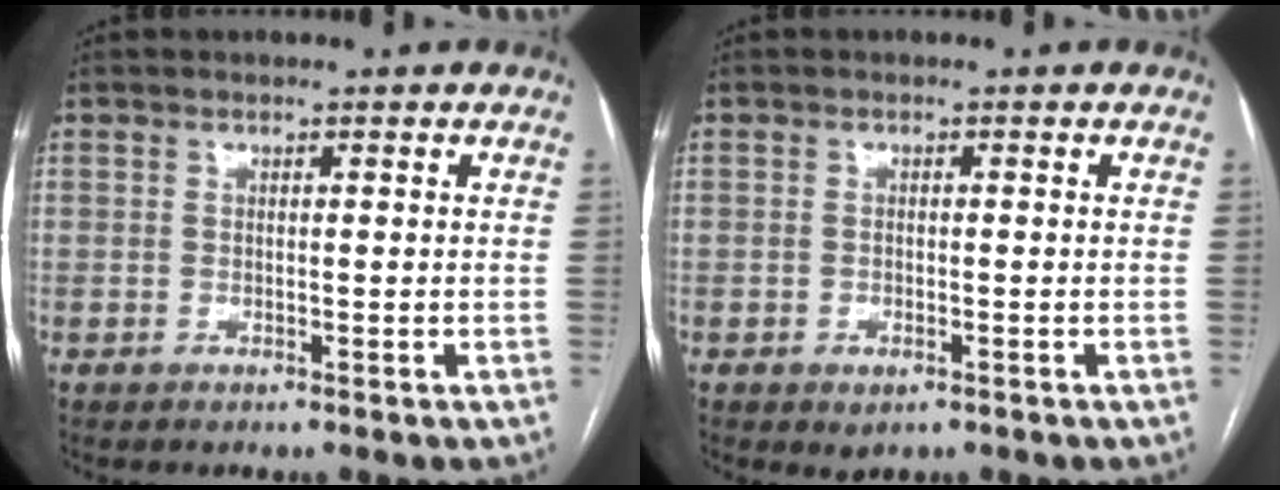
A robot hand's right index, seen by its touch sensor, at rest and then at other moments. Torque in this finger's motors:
{"motor_torque": [0.46, -0.14, 0.03, 0.01]}